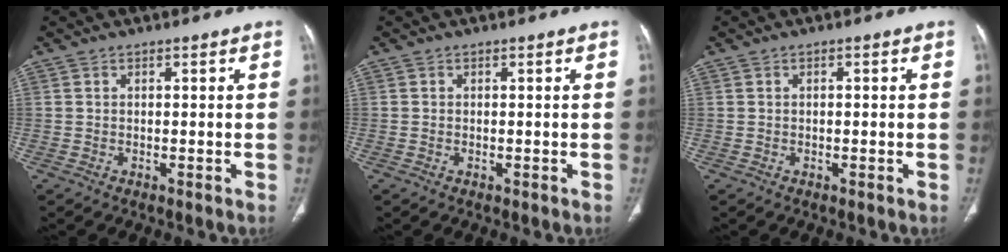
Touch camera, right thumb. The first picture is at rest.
{"total": 0.0}
{"total": 0.7, "force": [0.0, 0.2, 0.6], "torque": [-0.014, 0.003, 0.002]}